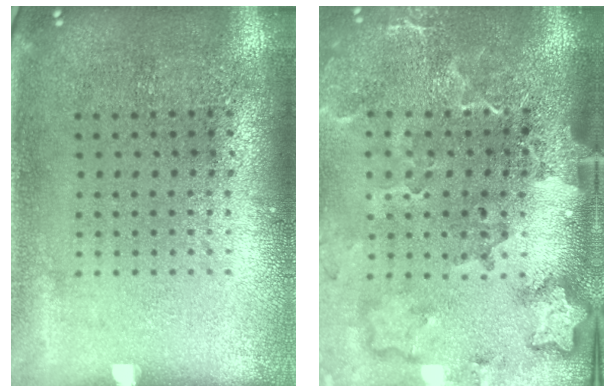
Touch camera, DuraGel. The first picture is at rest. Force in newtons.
{"total": 3.3, "press": 2.4, "slide": 2.2}